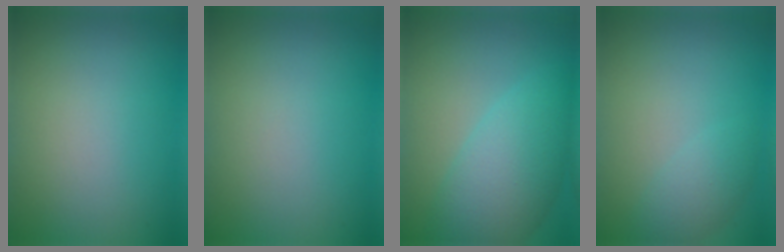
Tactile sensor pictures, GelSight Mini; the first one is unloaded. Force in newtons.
{"total": 0.0}
{"total": 7.2, "press": 7.2, "slide": 0.3}
{"total": 2.3, "press": 2.3, "slide": 0.2}